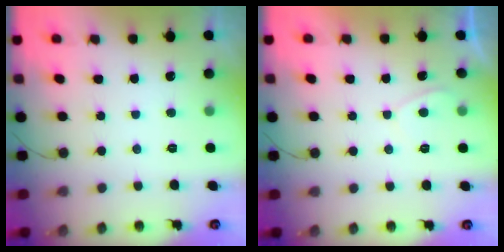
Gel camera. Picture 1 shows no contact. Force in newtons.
{"total": 1.2, "press": 1.1, "slide": 0.5}